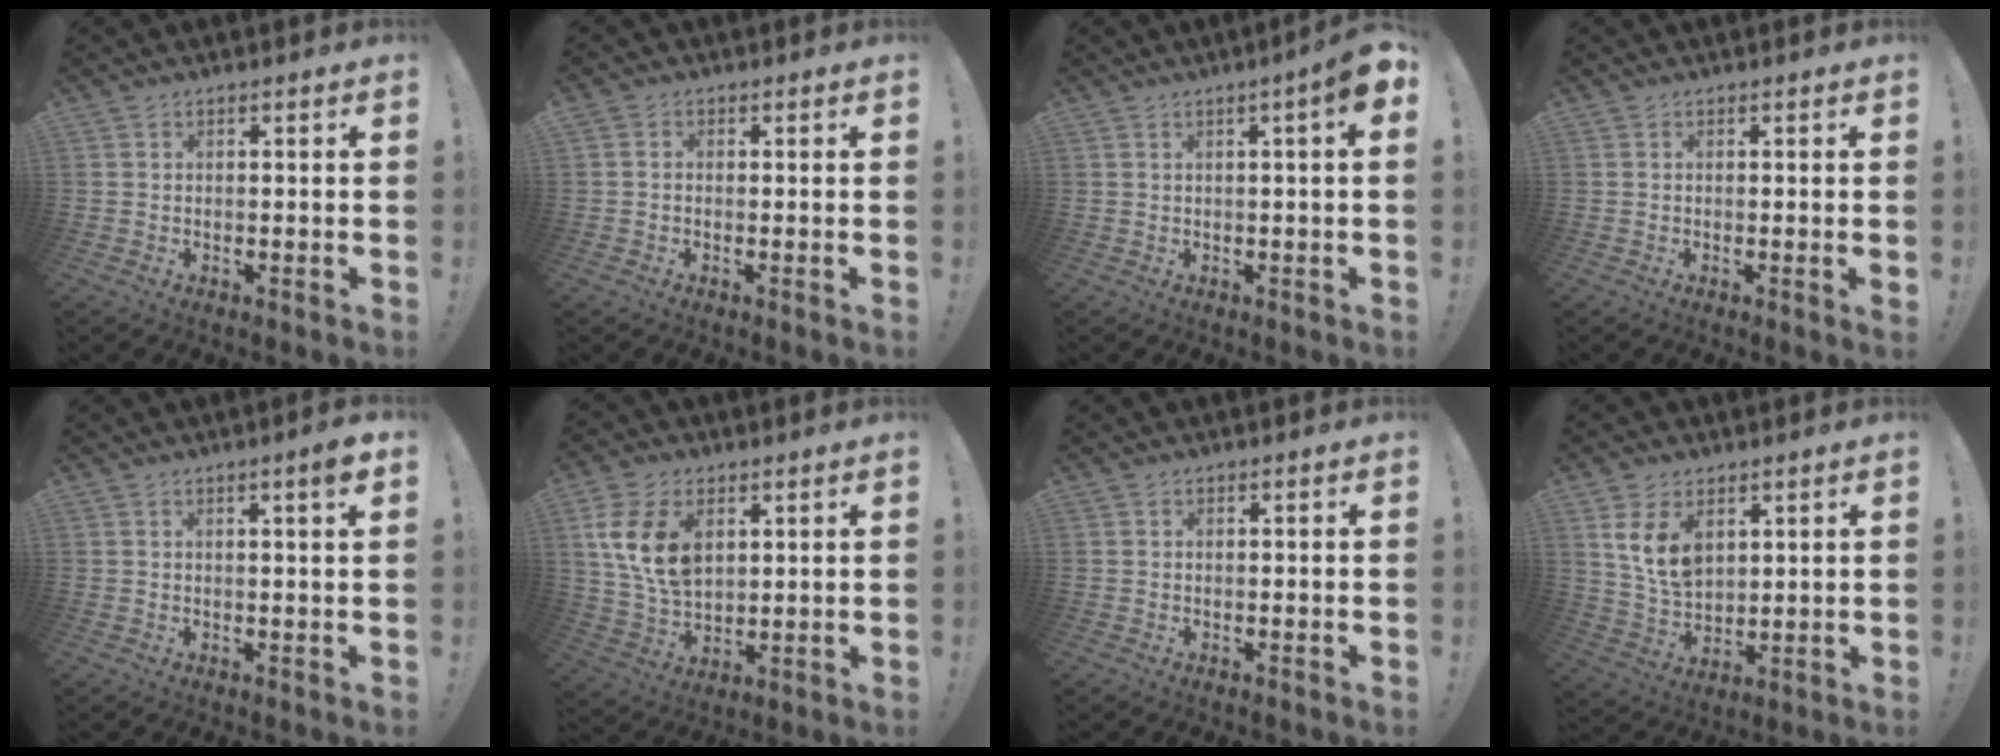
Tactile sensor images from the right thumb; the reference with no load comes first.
{"total": 0.9, "force": [-0.2, 0.8, 0.5], "torque": [-0.012, 0.004, -0.003]}
{"total": 5.0, "force": [1.6, -0.1, 4.7], "torque": [-0.070, -0.011, 0.022]}
{"total": 0.9, "force": [0.1, -0.1, 0.9], "torque": [-0.016, -0.002, 0.002]}
{"total": 3.5, "force": [1.6, -0.3, 3.1], "torque": [-0.042, -0.009, 0.021]}
{"total": 13.7, "force": [4.9, 9.1, 9.1], "torque": [-0.173, -0.007, 0.096]}
{"total": 0.0}
{"total": 10.2, "force": [4.7, 6.8, 5.9], "torque": [-0.109, -0.019, 0.095]}